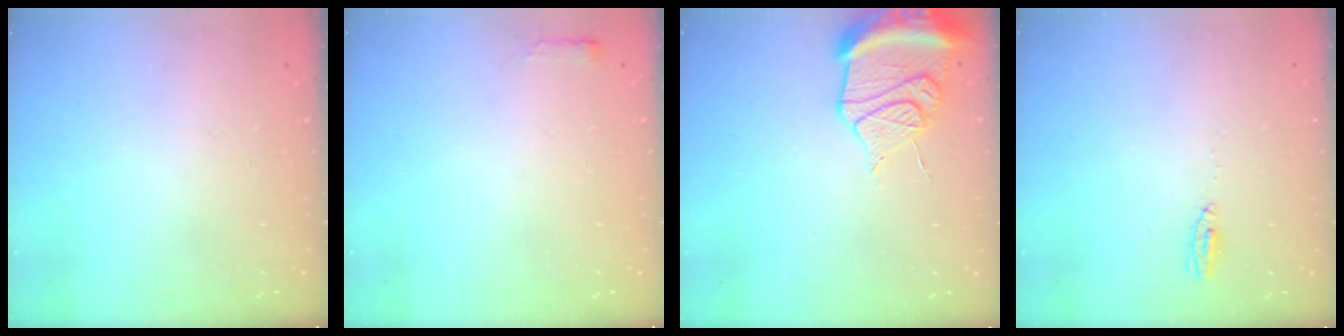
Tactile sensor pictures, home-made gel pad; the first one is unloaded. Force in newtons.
{"total": 2.4, "press": 2.4, "slide": 0.4}
{"total": 15.7, "press": 14.5, "slide": 6.0}
{"total": 3.4, "press": 3.0, "slide": 1.7}